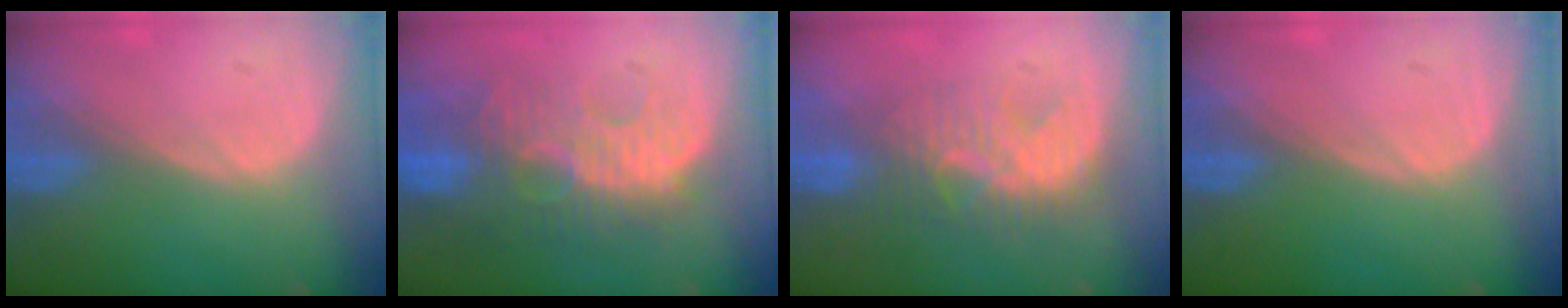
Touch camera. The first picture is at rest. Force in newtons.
{"total": 10.7, "press": 9.7, "slide": 4.6}
{"total": 7.7, "press": 7.2, "slide": 2.6}
{"total": 0.0}